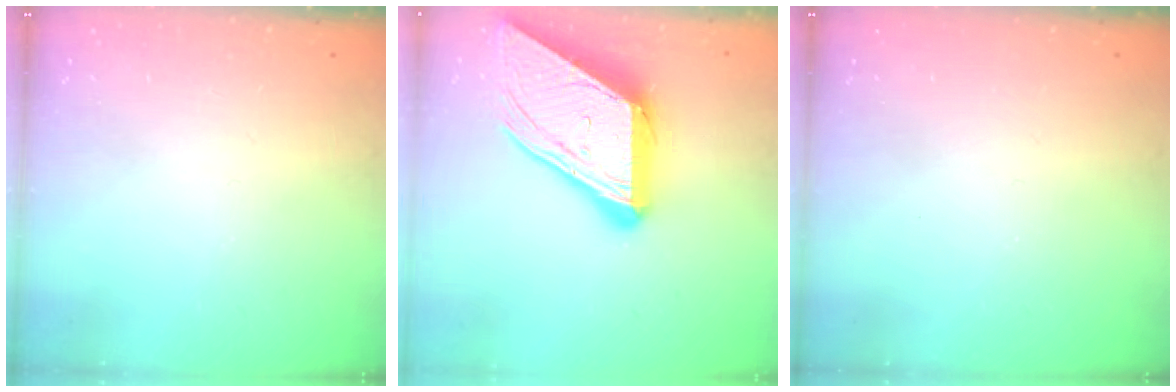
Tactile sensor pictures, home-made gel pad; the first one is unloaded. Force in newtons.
{"total": 19.0, "press": 18.8, "slide": 2.1}
{"total": 0.0}